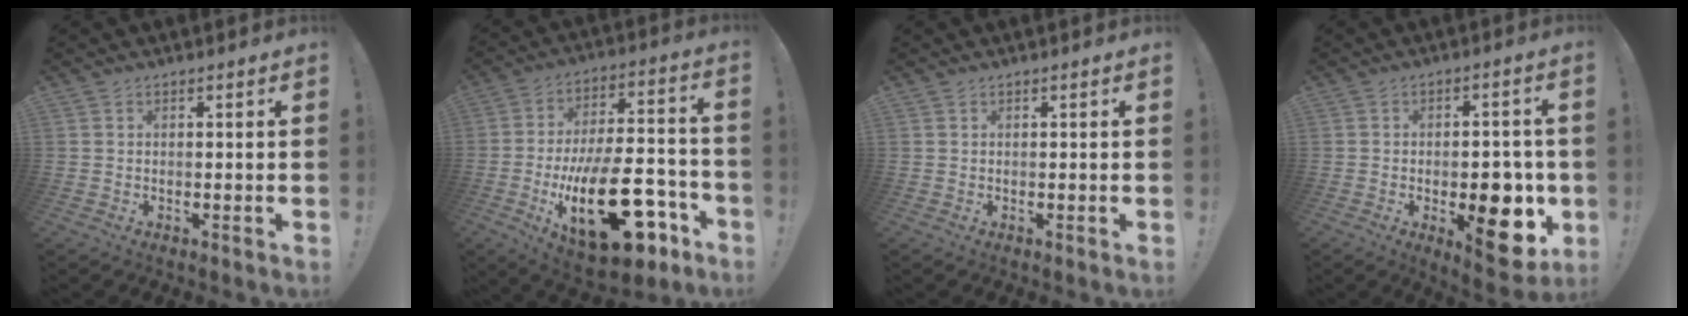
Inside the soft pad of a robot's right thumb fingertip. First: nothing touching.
{"total": 28.2, "force": [-9.9, 12.7, 23.1], "torque": [-0.387, 0.062, -0.149]}
{"total": 0.0}
{"total": 14.3, "force": [-3.7, 7.3, 11.8], "torque": [-0.110, 0.004, -0.046]}